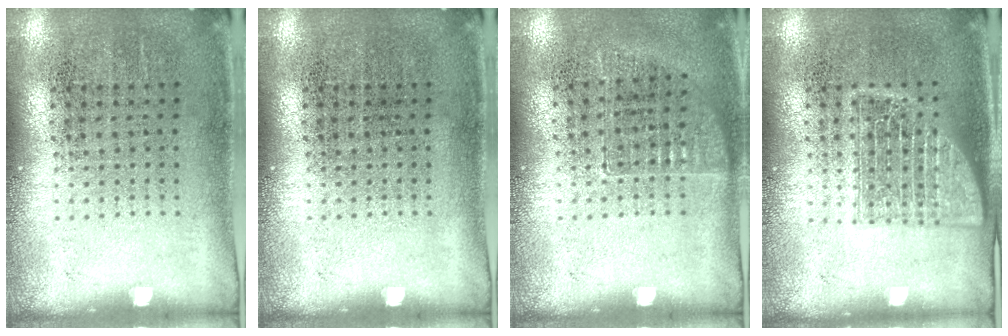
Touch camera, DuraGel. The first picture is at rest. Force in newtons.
{"total": 0.0}
{"total": 0.7, "press": 0.7, "slide": 0.1}
{"total": 2.5, "press": 2.5, "slide": 0.4}